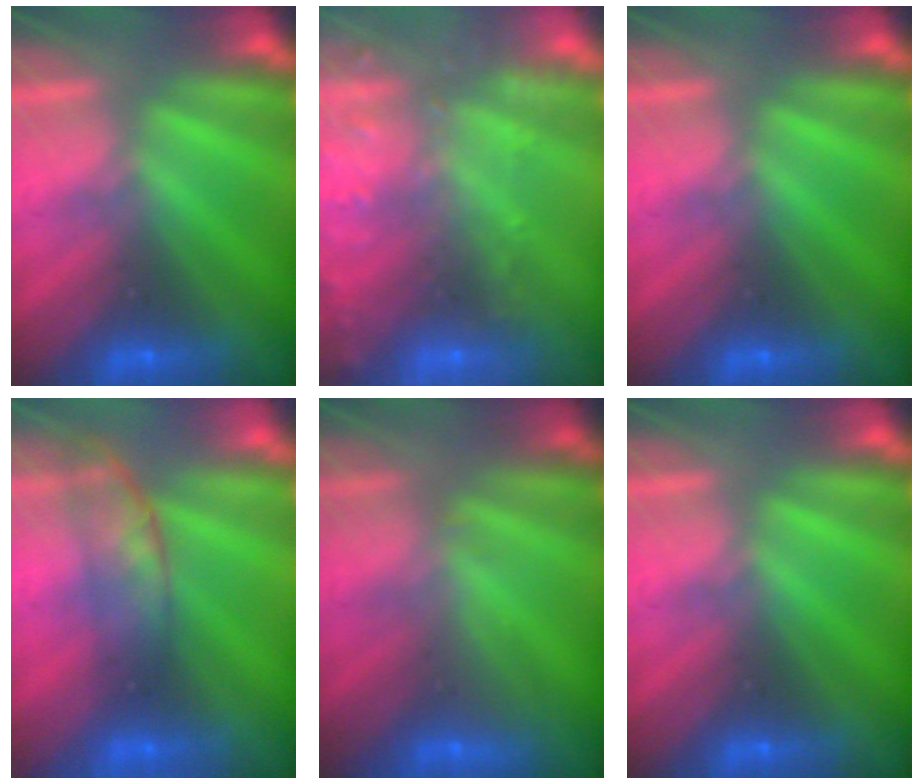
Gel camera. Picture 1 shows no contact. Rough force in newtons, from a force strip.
{"total": 7.7}
{"total": 0.0}
{"total": 2.7}
{"total": 2.3}
{"total": 0.0}